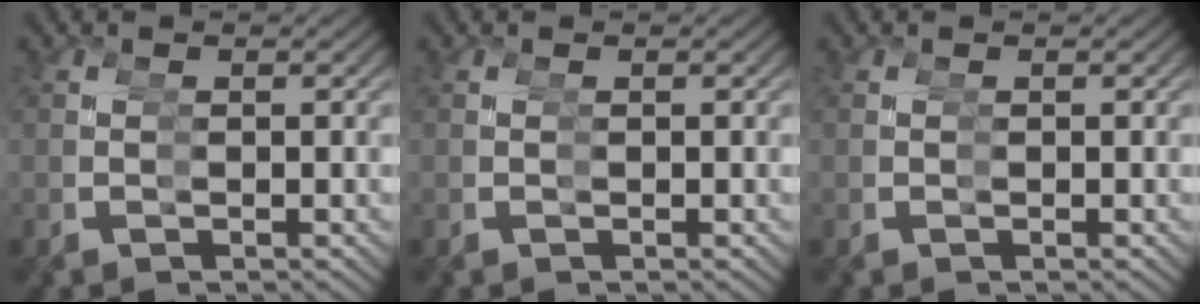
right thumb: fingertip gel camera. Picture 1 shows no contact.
{"total": 0.0}
{"total": 0.0}